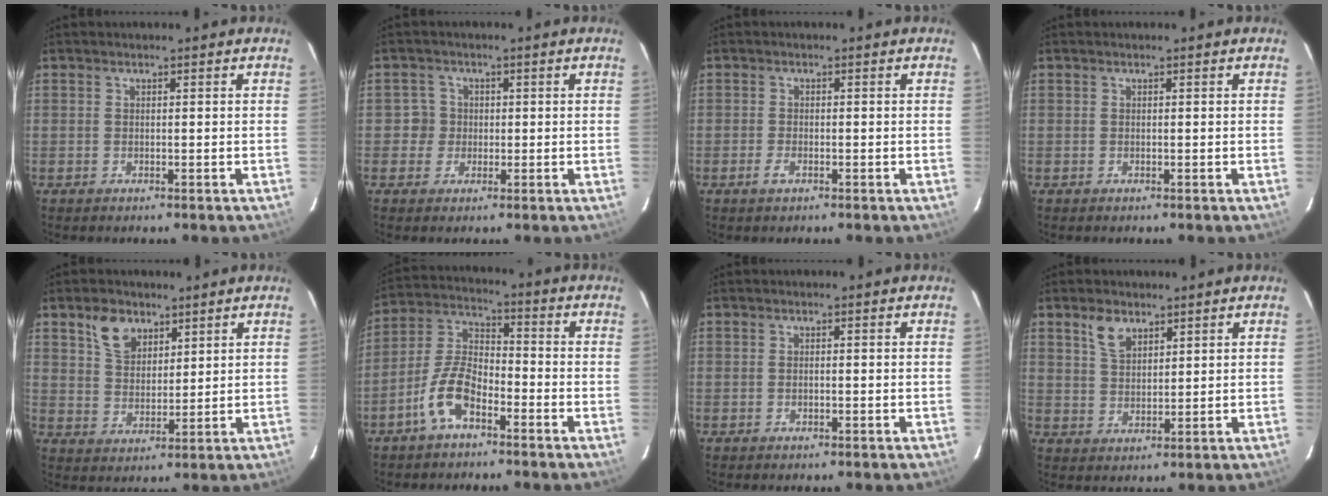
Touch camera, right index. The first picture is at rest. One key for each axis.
{"total": 2.9, "fx": -0.2, "fy": 2.9, "fz": 0.0, "tx": 0.009, "ty": 0.017, "tz": -0.002}
{"total": 1.7, "fx": -0.9, "fy": 0.6, "fz": 1.2, "tx": -0.027, "ty": 0.000, "tz": -0.018}
{"total": 0.0}
{"total": 7.0, "fx": 4.2, "fy": 4.4, "fz": 3.4, "tx": -0.062, "ty": 0.013, "tz": 0.082}
{"total": 9.2, "fx": -5.3, "fy": 3.9, "fz": 6.4, "tx": -0.142, "ty": 0.017, "tz": -0.104}
{"total": 0.7, "fx": -0.2, "fy": 0.4, "fz": 0.4, "tx": -0.009, "ty": 0.000, "tz": -0.004}
{"total": 4.9, "fx": 3.1, "fy": 2.7, "fz": 2.7, "tx": -0.050, "ty": 0.008, "tz": 0.062}